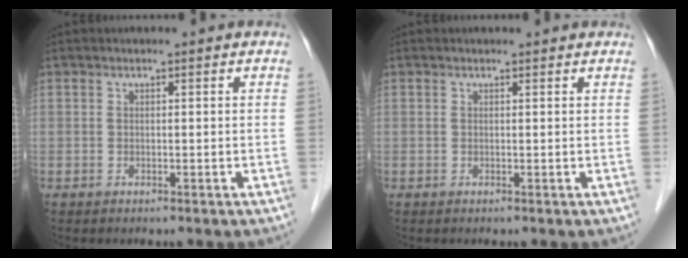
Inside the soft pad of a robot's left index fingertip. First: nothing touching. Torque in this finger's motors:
{"motor_torque": [0.22, -0.11, 0.00, 0.02]}